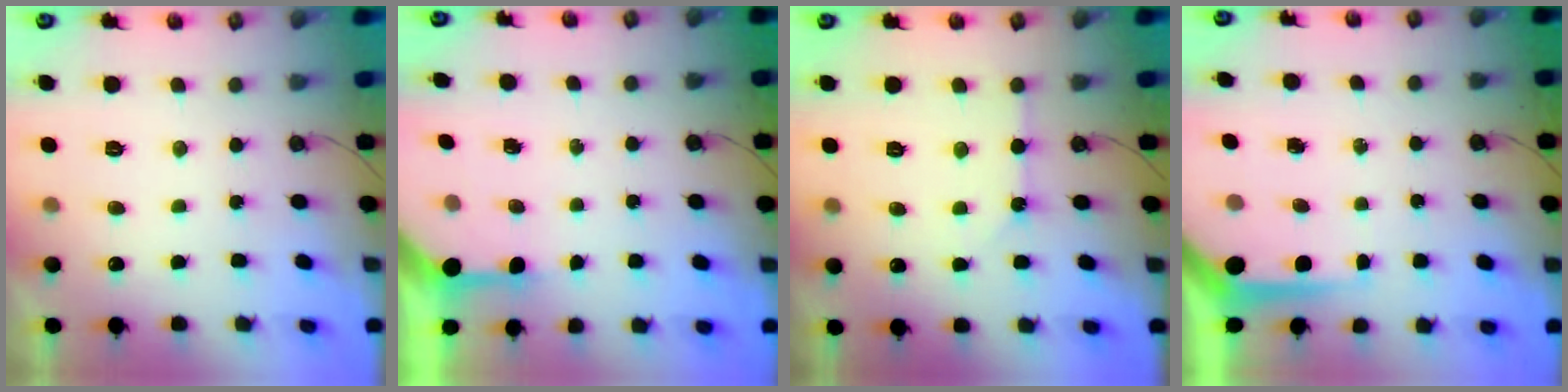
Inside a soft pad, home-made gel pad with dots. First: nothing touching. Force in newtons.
{"total": 3.4, "press": 3.4, "slide": 0.3}
{"total": 1.5, "press": 1.5, "slide": 0.3}
{"total": 5.8, "press": 5.8, "slide": 0.5}